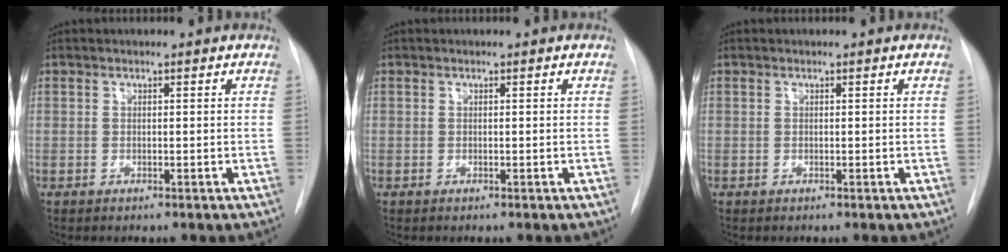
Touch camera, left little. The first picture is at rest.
{"total": 0.0}
{"total": 0.0}